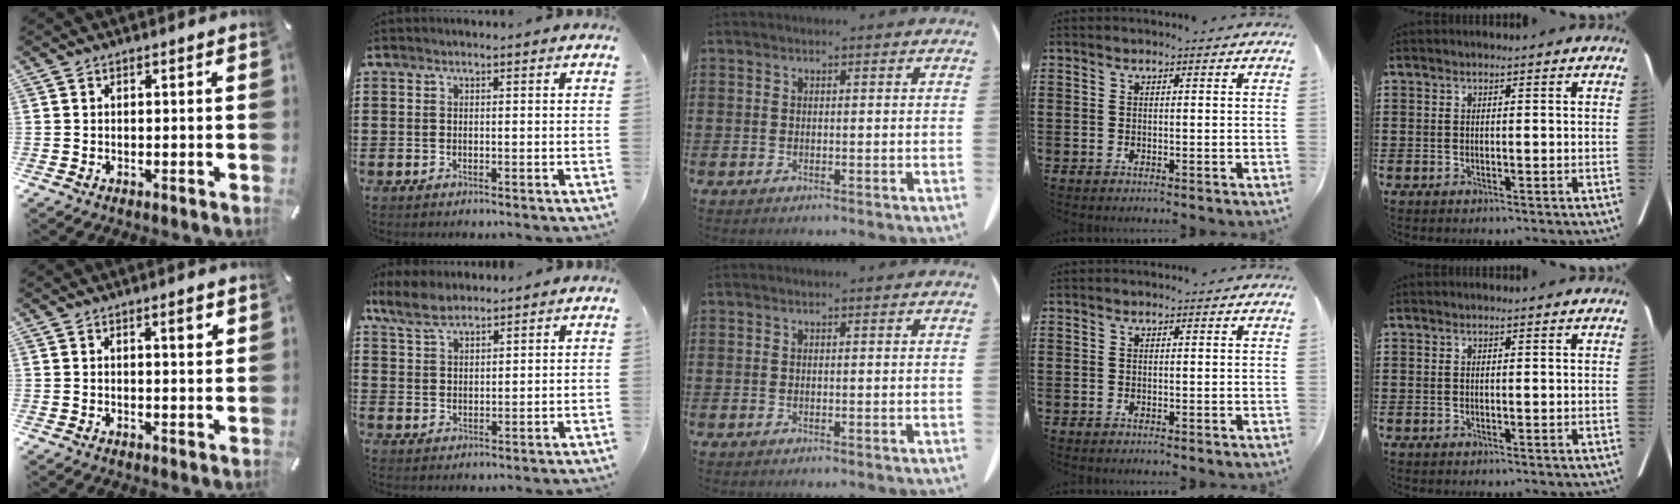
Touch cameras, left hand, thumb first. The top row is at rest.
{"thumb": {"total": 3.0, "force": [1.5, 0.8, 2.5], "torque": [-0.029, -0.006, 0.018]}, "index": {"total": 5.3, "force": [4.3, 2.2, 2.3], "torque": [-0.059, -0.001, 0.081]}}